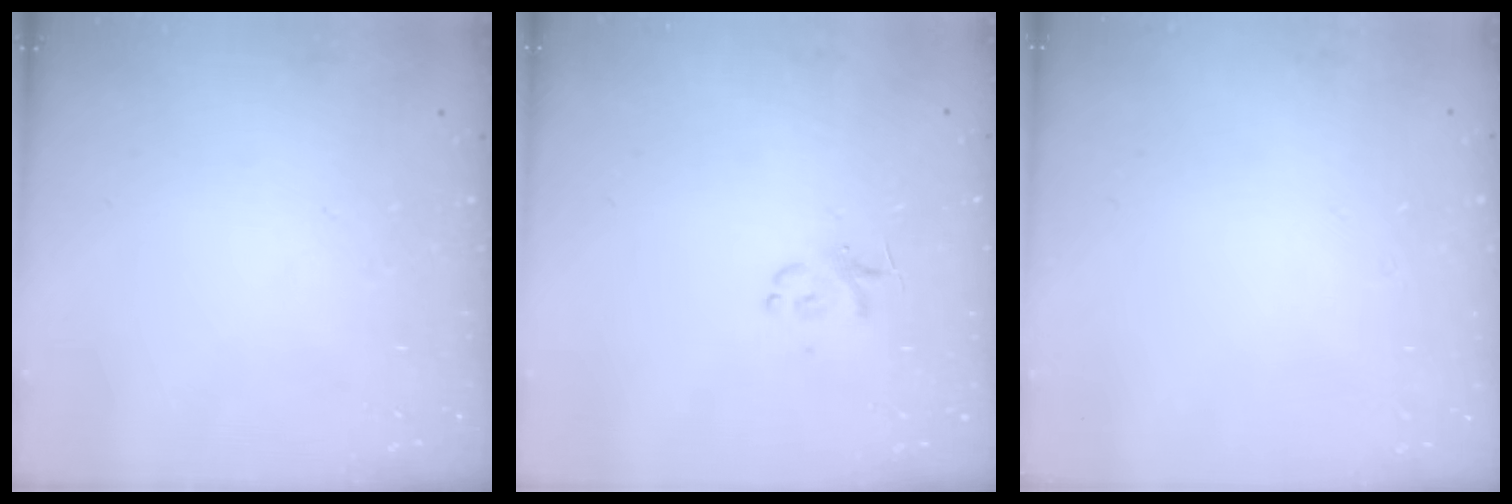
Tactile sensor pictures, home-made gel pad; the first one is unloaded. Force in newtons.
{"total": 2.6, "press": 2.6, "slide": 0.5}
{"total": 1.8, "press": 1.8, "slide": 0.2}